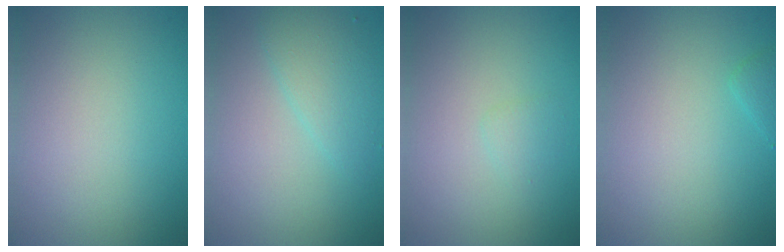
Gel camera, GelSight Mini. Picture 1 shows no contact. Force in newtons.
{"total": 2.5, "press": 2.5, "slide": 0.1}
{"total": 0.8, "press": 0.8, "slide": 0.0}
{"total": 0.9, "press": 0.9, "slide": 0.1}